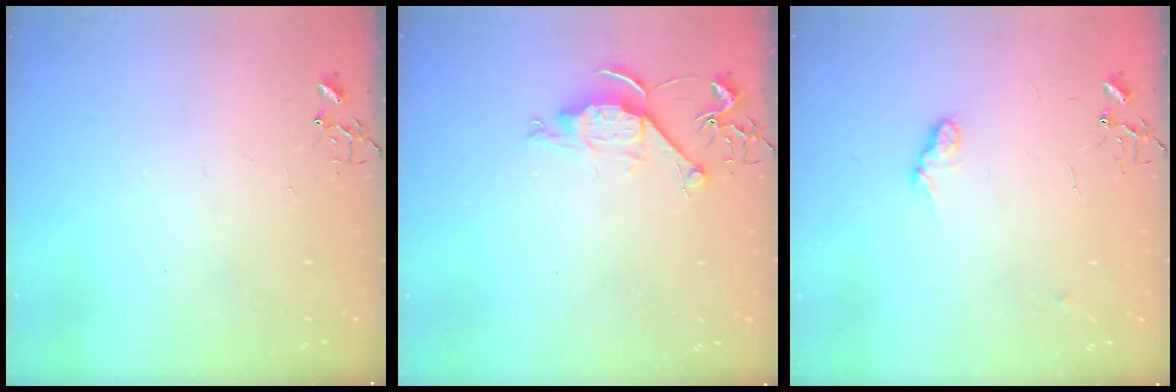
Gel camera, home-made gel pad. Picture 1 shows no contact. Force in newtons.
{"total": 7.3, "press": 7.2, "slide": 0.7}
{"total": 8.0, "press": 7.9, "slide": 1.1}